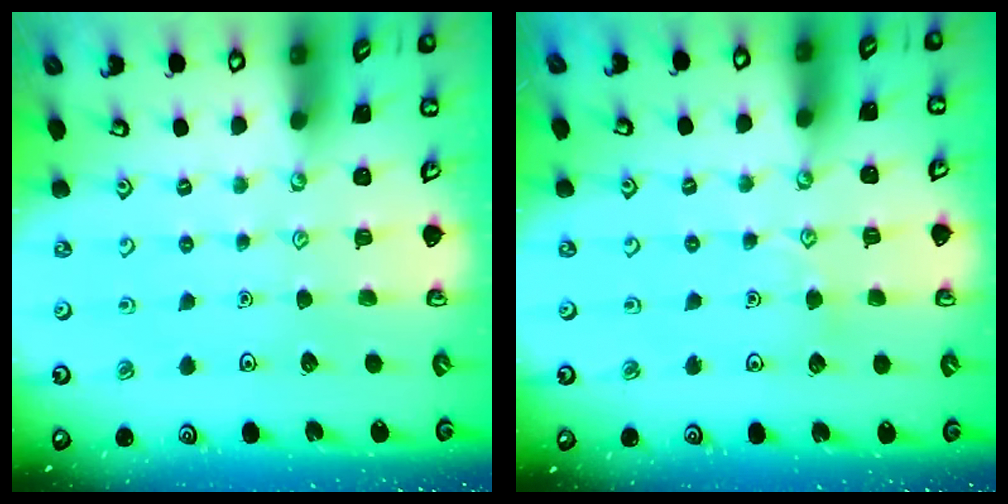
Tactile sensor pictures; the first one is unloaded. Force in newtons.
{"total": 4.4, "press": 4.4, "slide": 0.4}